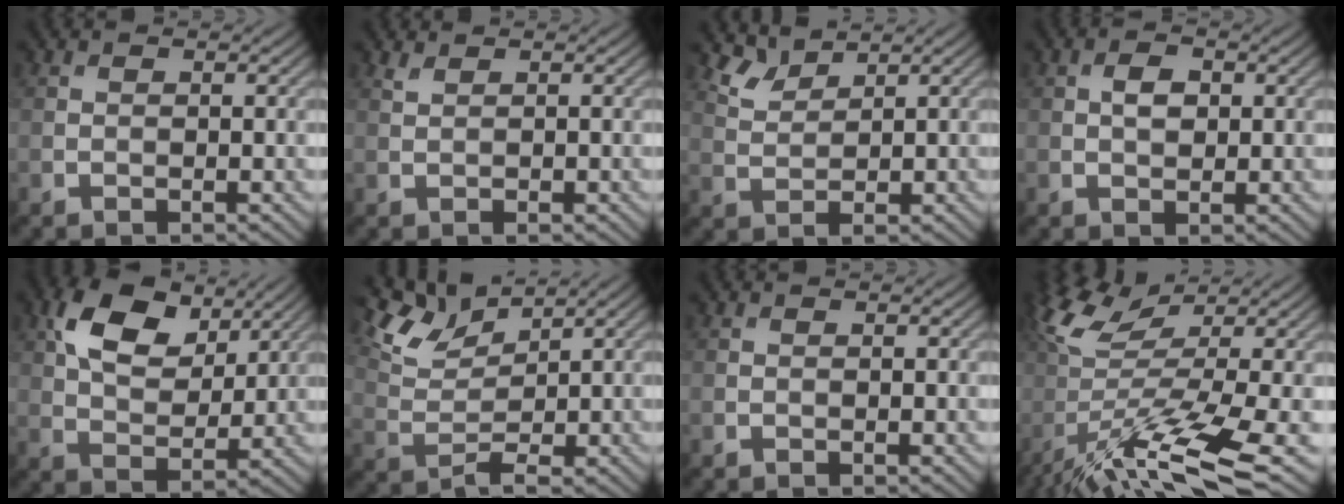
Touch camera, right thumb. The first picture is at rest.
{"total": 0.8, "force": [0.7, 0.3, 0.1], "torque": [-0.005, 0.000, 0.022]}
{"total": 2.7, "force": [2.5, 0.9, 0.6], "torque": [-0.021, -0.001, 0.064]}
{"total": 2.0, "force": [0.1, 1.5, 1.4], "torque": [-0.023, -0.001, 0.003]}
{"total": 10.2, "force": [4.8, 6.2, 6.6], "torque": [-0.127, 0.008, 0.090]}
{"total": 5.3, "force": [3.6, 2.2, 3.2], "torque": [-0.071, 0.004, 0.074]}
{"total": 0.0}
{"total": 13.0, "force": [-2.0, 4.2, 12.1], "torque": [-0.263, 0.007, -0.028]}